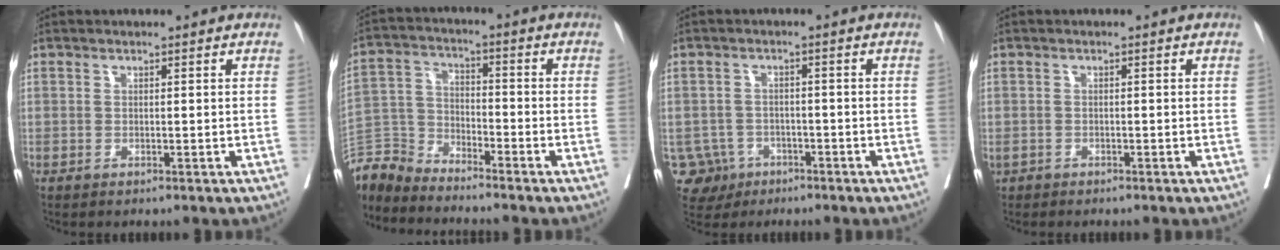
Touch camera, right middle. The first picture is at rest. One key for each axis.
{"total": 6.5, "fx": -6.4, "fy": 0.1, "fz": -1.2, "tx": 0.018, "ty": 0.010, "tz": -0.133}
{"total": 5.1, "fx": -2.5, "fy": 4.5, "fz": -0.1, "tx": -0.004, "ty": 0.010, "tz": -0.037}
{"total": 2.0, "fx": -1.4, "fy": 1.2, "fz": 0.5, "tx": -0.024, "ty": 0.001, "tz": -0.026}